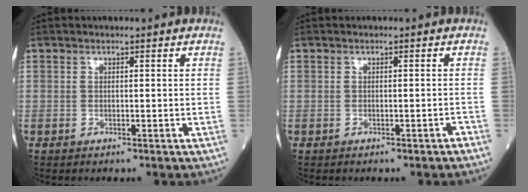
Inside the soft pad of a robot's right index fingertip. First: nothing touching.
{"total": 0.6, "force": [-0.4, 0.1, 0.4], "torque": [-0.006, 0.002, -0.005]}